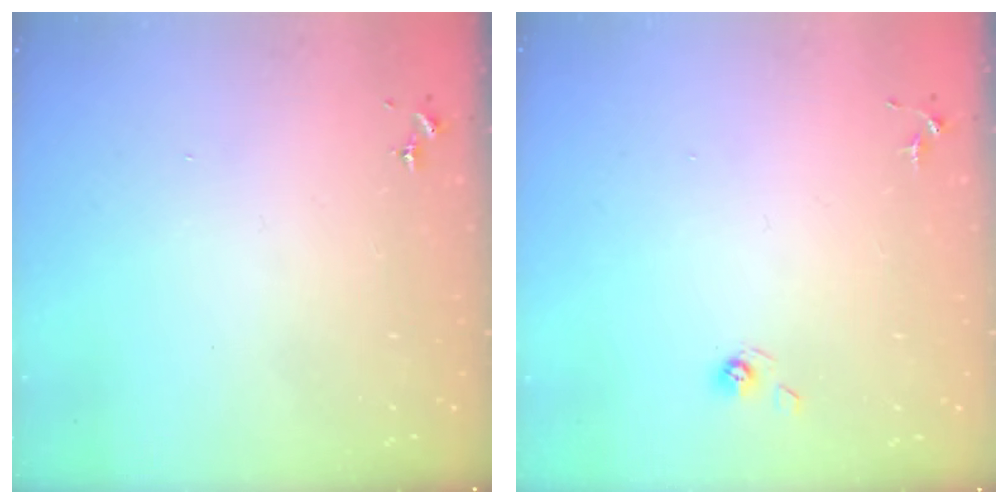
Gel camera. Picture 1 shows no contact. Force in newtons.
{"total": 3.9, "press": 3.5, "slide": 1.7}